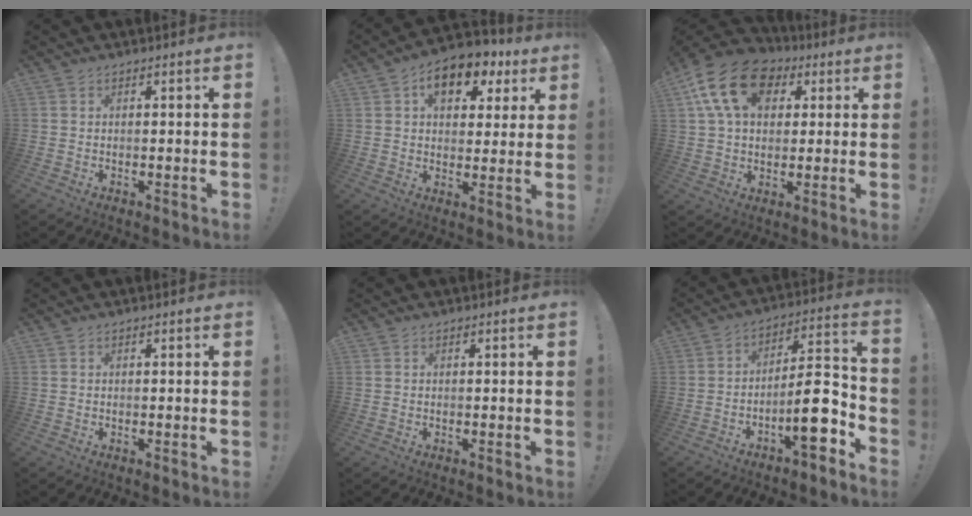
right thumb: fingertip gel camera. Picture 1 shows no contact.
{"total": 11.9, "force": [6.3, 7.1, 7.2], "torque": [-0.096, -0.033, 0.111]}
{"total": 17.9, "force": [6.3, 12.4, 11.3], "torque": [-0.182, -0.005, 0.117]}
{"total": 0.0}
{"total": 0.0}
{"total": 14.2, "force": [-6.1, 4.2, 12.1], "torque": [-0.175, 0.036, -0.097]}